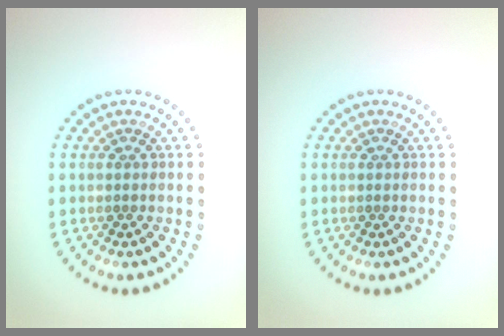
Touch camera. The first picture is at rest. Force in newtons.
{"total": 0.0}